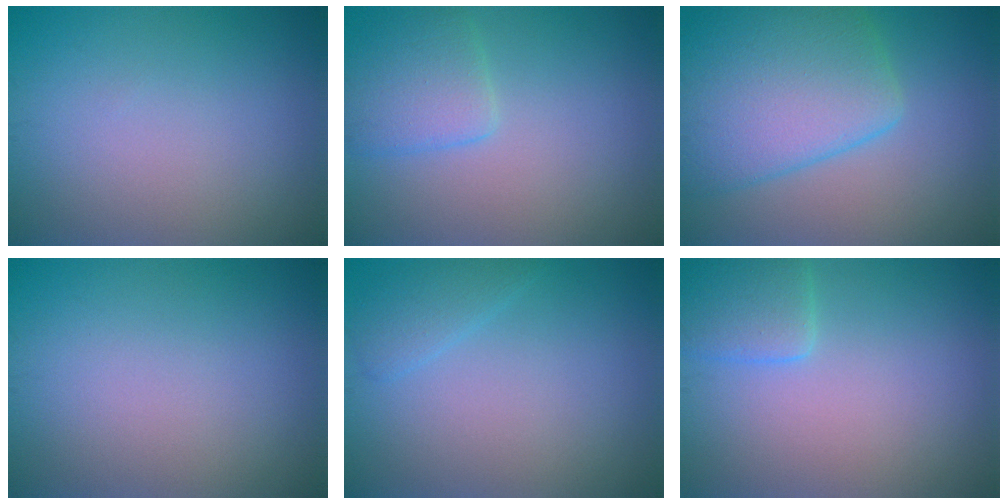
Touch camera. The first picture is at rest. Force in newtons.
{"total": 3.0, "press": 3.0, "slide": 0.2}
{"total": 8.2, "press": 8.2, "slide": 0.6}
{"total": 0.0}
{"total": 1.5, "press": 1.5, "slide": 0.1}
{"total": 2.6, "press": 2.6, "slide": 0.1}